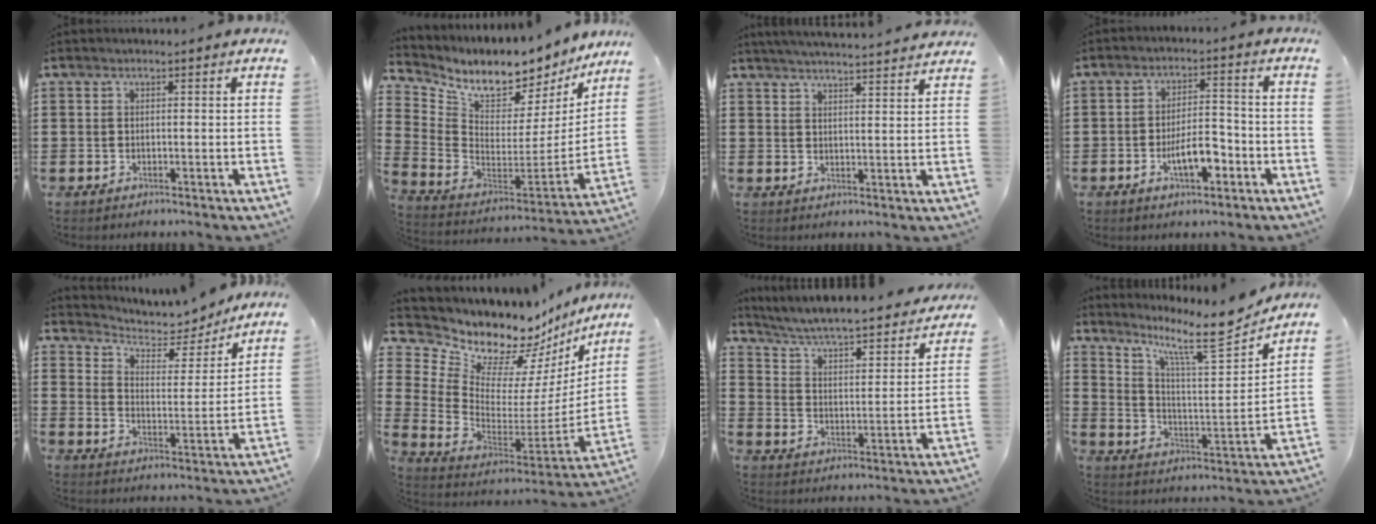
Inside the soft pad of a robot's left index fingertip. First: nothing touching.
{"total": 6.6, "force": [5.9, 2.2, 1.9], "torque": [-0.070, -0.064, 0.098]}
{"total": 3.8, "force": [3.7, -0.7, 0.6], "torque": [-0.023, -0.021, 0.064]}
{"total": 6.6, "force": [-2.8, 2.6, 5.4], "torque": [-0.095, 0.002, -0.056]}
{"total": 4.4, "force": [3.9, 1.7, 1.0], "torque": [-0.038, -0.031, 0.059]}
{"total": 9.6, "force": [8.3, 4.5, 1.6], "torque": [-0.070, -0.080, 0.144]}
{"total": 4.5, "force": [4.2, -0.1, 1.6], "torque": [-0.054, -0.040, 0.060]}
{"total": 11.6, "force": [9.4, 1.5, 6.7], "torque": [-0.135, -0.052, 0.153]}